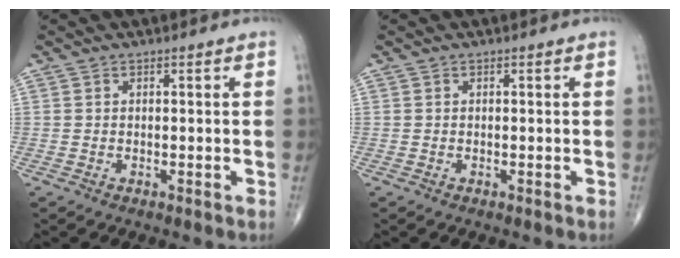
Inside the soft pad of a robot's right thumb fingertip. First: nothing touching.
{"total": 0.0}